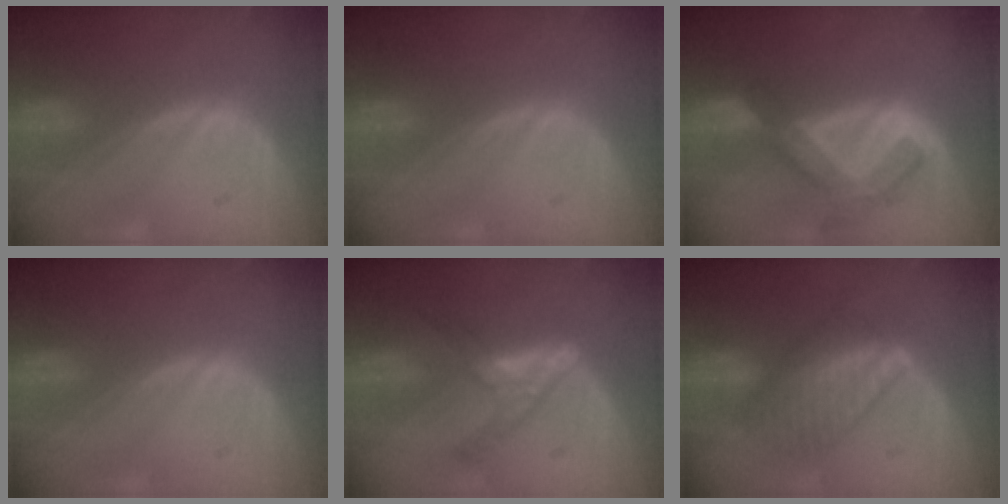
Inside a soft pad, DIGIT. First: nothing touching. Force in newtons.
{"total": 0.0}
{"total": 7.5, "press": 6.5, "slide": 3.8}
{"total": 0.0}
{"total": 5.2, "press": 5.2, "slide": 0.9}
{"total": 6.6, "press": 6.6, "slide": 0.6}